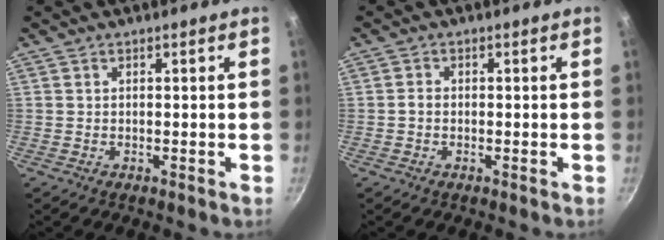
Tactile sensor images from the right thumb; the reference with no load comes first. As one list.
[{"total": 1.2, "force": [-0.3, 0.9, 0.7], "torque": [-0.010, 0.008, -0.007]}]